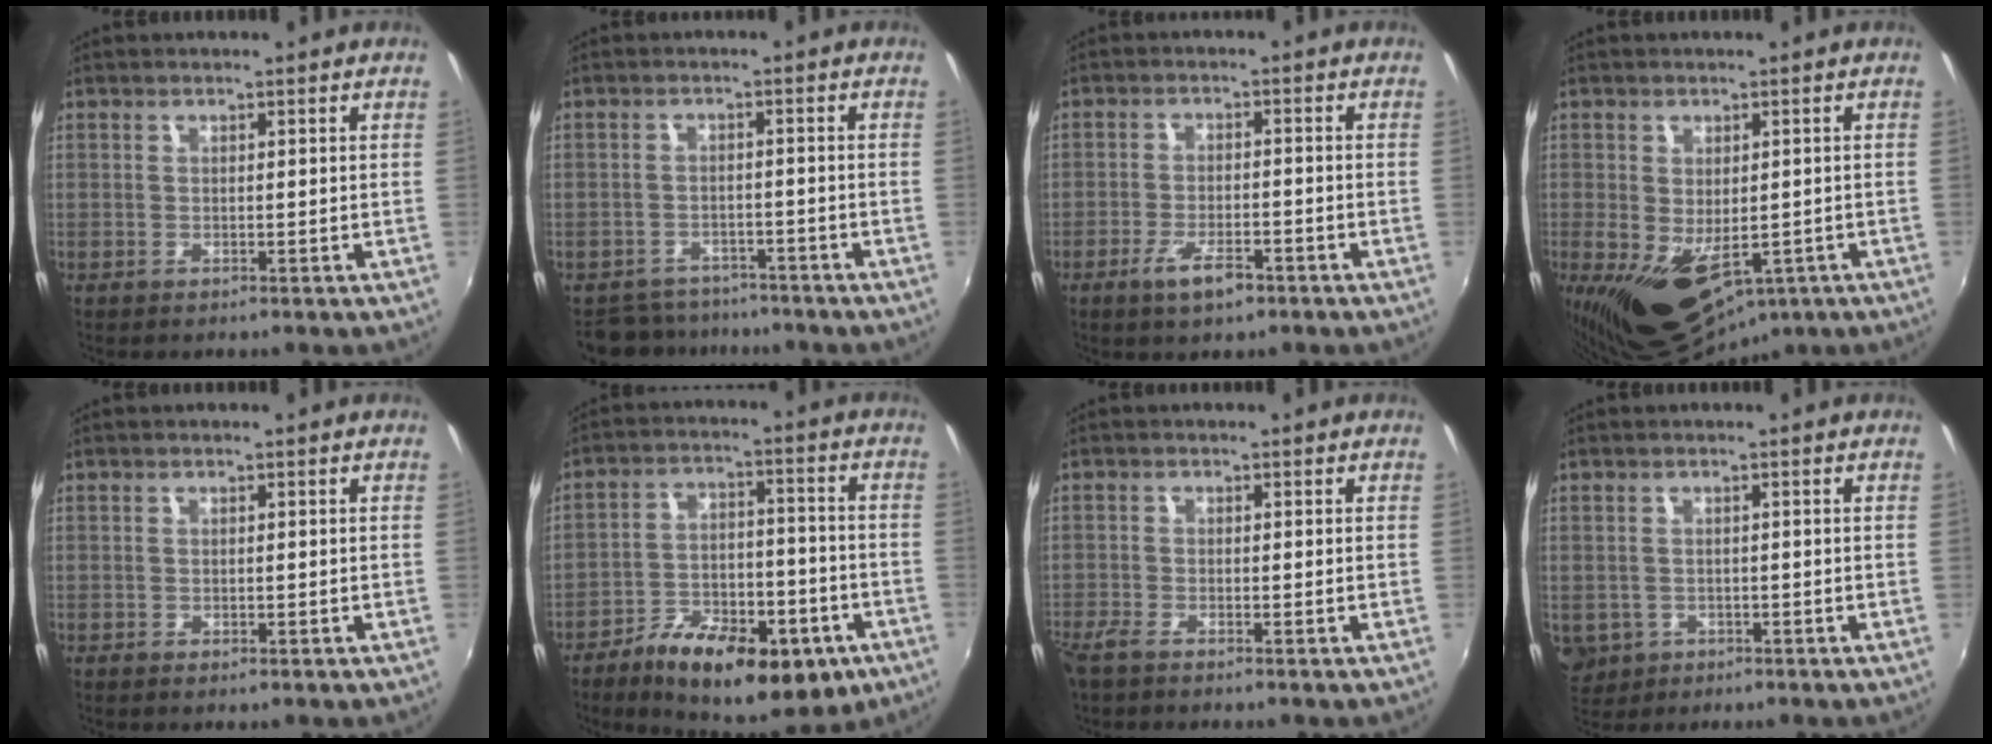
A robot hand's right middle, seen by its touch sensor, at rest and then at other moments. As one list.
[{"total": 7.8, "force": [-6.9, 3.5, 1.1], "torque": [-0.039, 0.000, -0.103]}, {"total": 5.7, "force": [-3.6, 2.0, 4.0], "torque": [-0.090, -0.010, -0.062]}, {"total": 12.2, "force": [-3.9, 7.3, 8.9], "torque": [-0.159, -0.040, -0.045]}, {"total": 0.7, "force": [-0.5, 0.4, 0.3], "torque": [-0.006, -0.005, -0.010]}, {"total": 22.2, "force": [-12.6, 8.7, 16.0], "torque": [-0.270, -0.026, -0.184]}, {"total": 2.5, "force": [-2.1, 0.5, 1.3], "torque": [-0.036, -0.008, -0.045]}, {"total": 5.5, "force": [-1.4, 4.8, 2.3], "torque": [-0.054, -0.010, -0.012]}]